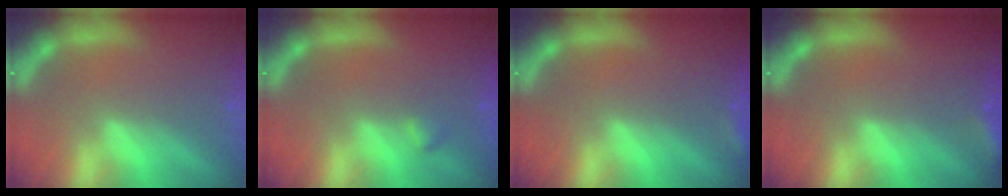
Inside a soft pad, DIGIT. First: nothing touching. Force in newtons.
{"total": 0.9}
{"total": 1.4}
{"total": 2.9}